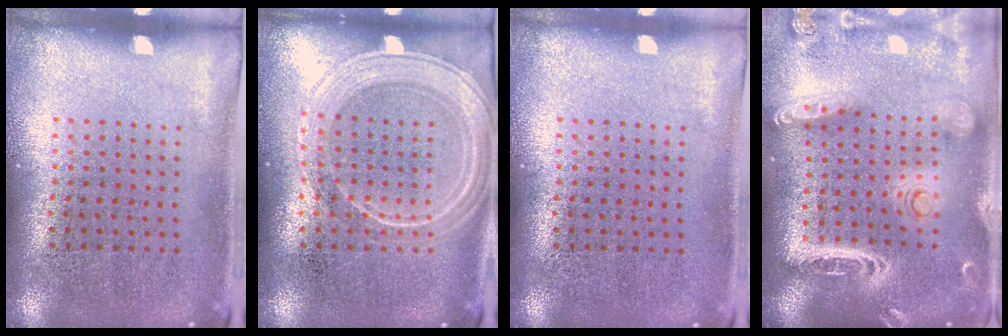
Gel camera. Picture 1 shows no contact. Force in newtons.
{"total": 1.9, "press": 1.8, "slide": 0.3}
{"total": 0.0}
{"total": 2.8, "press": 2.4, "slide": 1.4}